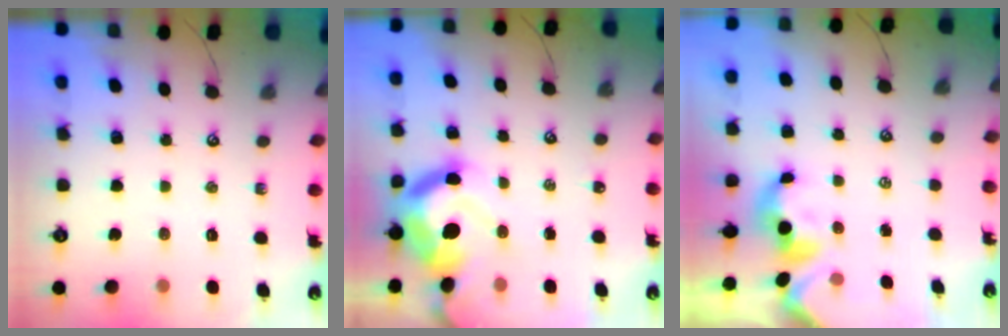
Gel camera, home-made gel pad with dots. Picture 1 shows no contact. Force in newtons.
{"total": 16.5, "press": 16.4, "slide": 1.9}
{"total": 0.5, "press": 0.4, "slide": 0.4}